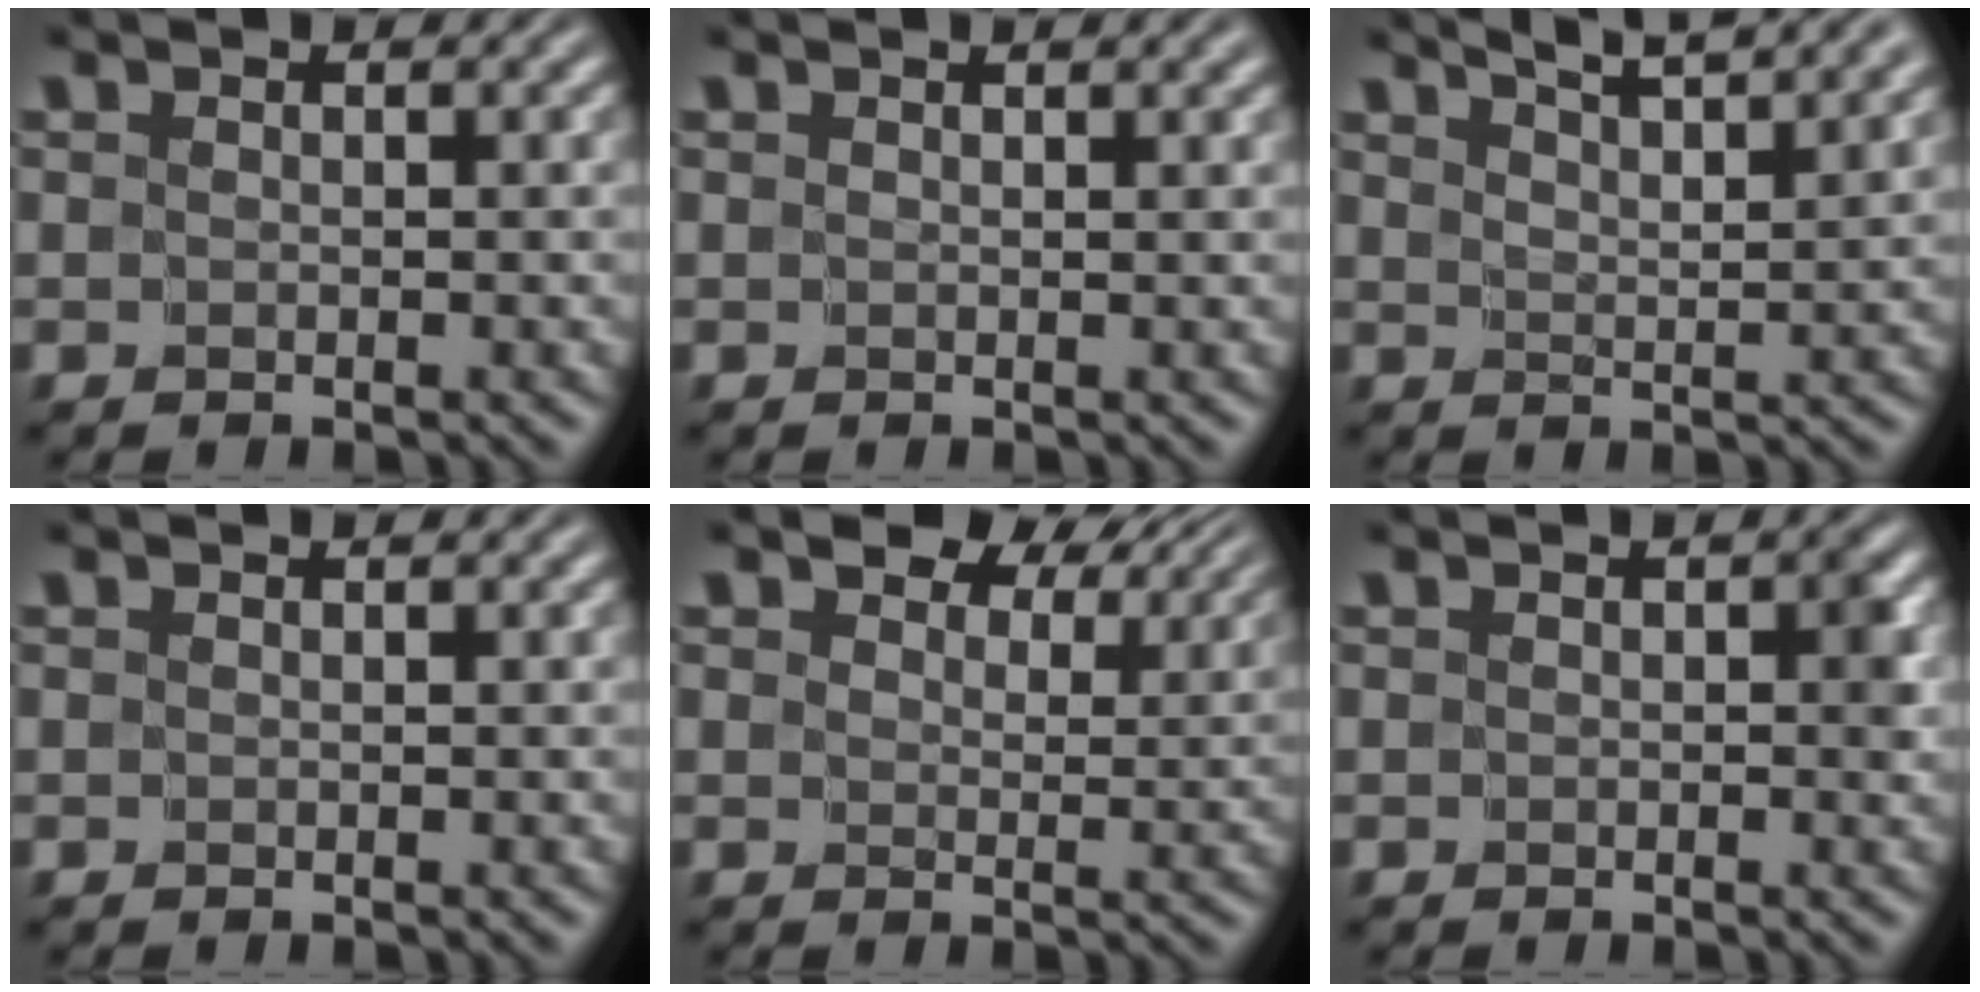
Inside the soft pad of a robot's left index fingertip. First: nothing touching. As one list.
[{"total": 0.7, "force": [0.6, -0.1, 0.3], "torque": [-0.001, 0.003, 0.009]}, {"total": 6.9, "force": [5.9, 1.3, 3.4], "torque": [-0.020, 0.023, 0.052]}, {"total": 0.0}, {"total": 6.4, "force": [4.8, 2.9, 2.9], "torque": [-0.045, 0.002, 0.064]}, {"total": 1.2, "force": [0.0, 0.6, 1.0], "torque": [-0.009, 0.000, 0.001]}]